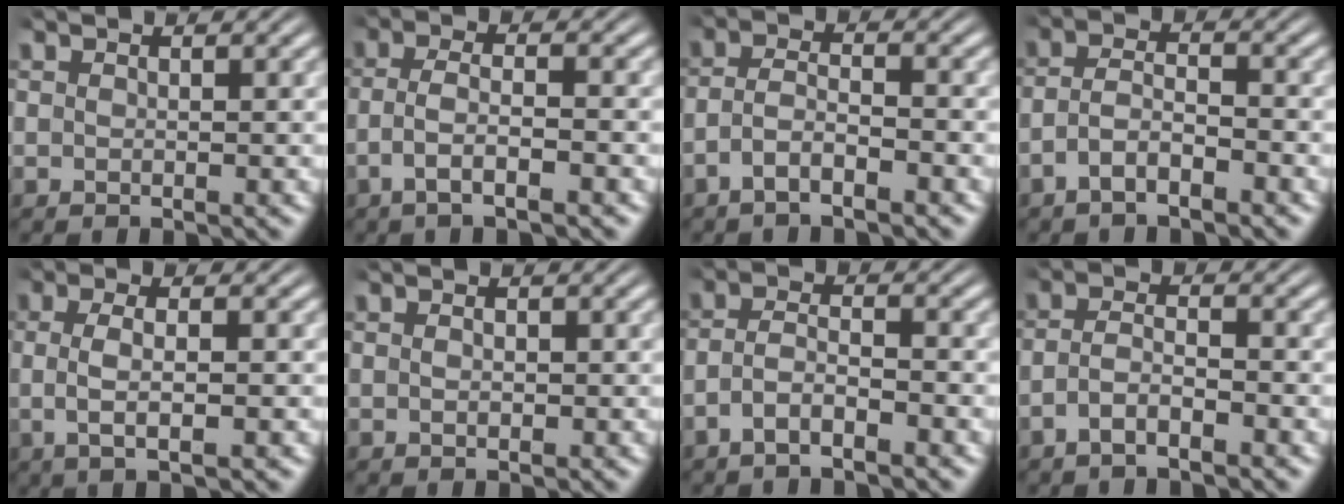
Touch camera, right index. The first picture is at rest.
{"total": 3.7, "force": [-1.9, 1.2, 2.9], "torque": [-0.061, -0.012, -0.031]}
{"total": 3.2, "force": [-2.2, 1.4, 1.9], "torque": [-0.040, -0.011, -0.039]}
{"total": 3.4, "force": [-2.2, 1.8, 2.0], "torque": [-0.040, -0.011, -0.039]}
{"total": 3.9, "force": [-0.1, 1.2, 3.7], "torque": [-0.069, 0.000, 0.001]}
{"total": 0.9, "force": [-0.3, 0.5, 0.7], "torque": [-0.011, -0.005, -0.004]}
{"total": 3.2, "force": [-2.2, 1.4, 1.8], "torque": [-0.038, -0.011, -0.040]}
{"total": 2.9, "force": [-2.1, 1.1, 1.7], "torque": [-0.036, -0.010, -0.037]}